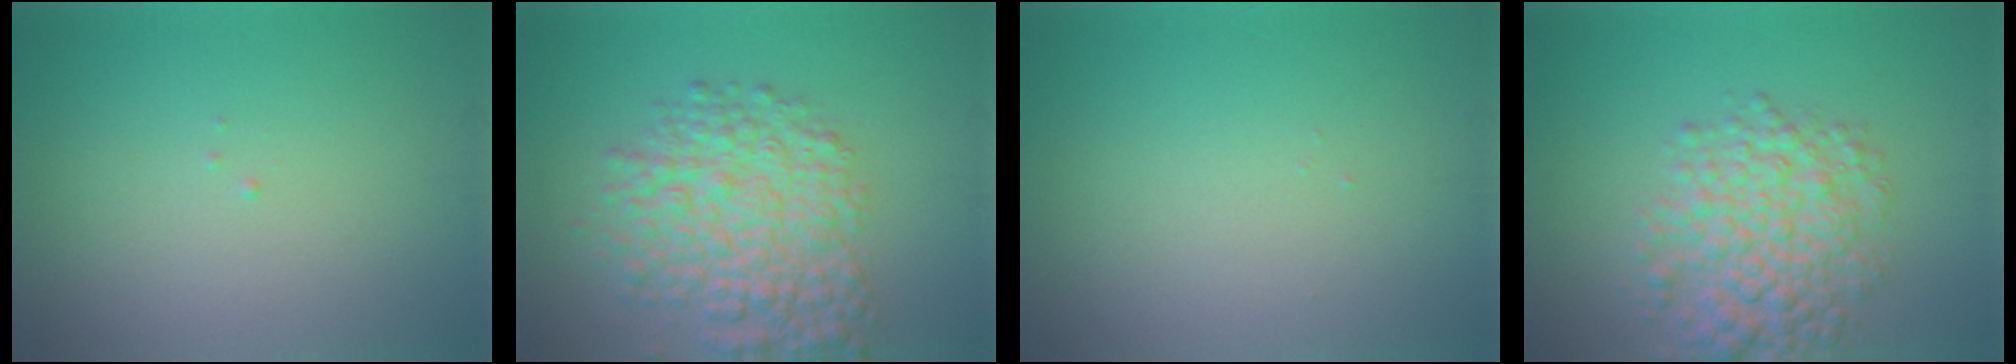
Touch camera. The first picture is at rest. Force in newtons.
{"total": 6.8, "press": 6.8, "slide": 0.3}
{"total": 0.0}
{"total": 6.0, "press": 6.0, "slide": 0.1}